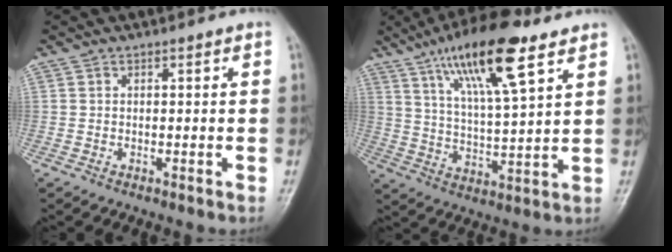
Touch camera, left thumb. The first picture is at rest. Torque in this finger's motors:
{"motor_torque": [0.78, 0.37, 1.74, -1.04, 0.41]}